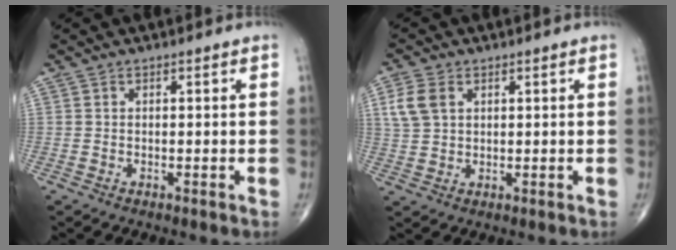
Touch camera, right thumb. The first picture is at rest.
{"total": 5.5, "force": [2.0, 3.8, 3.5], "torque": [-0.072, 0.003, 0.042]}